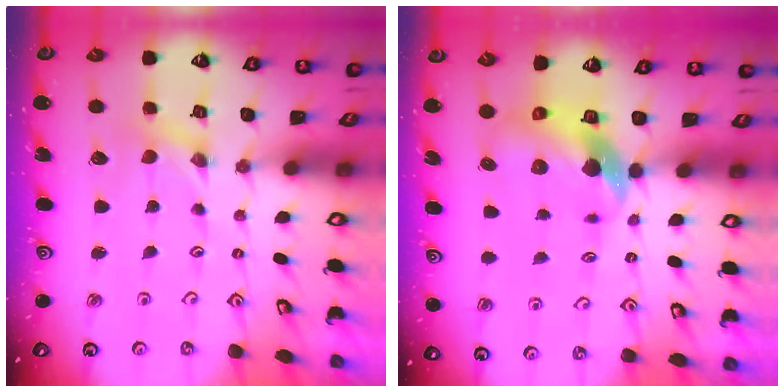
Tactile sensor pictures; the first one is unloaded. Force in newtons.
{"total": 8.8, "press": 8.7, "slide": 1.4}